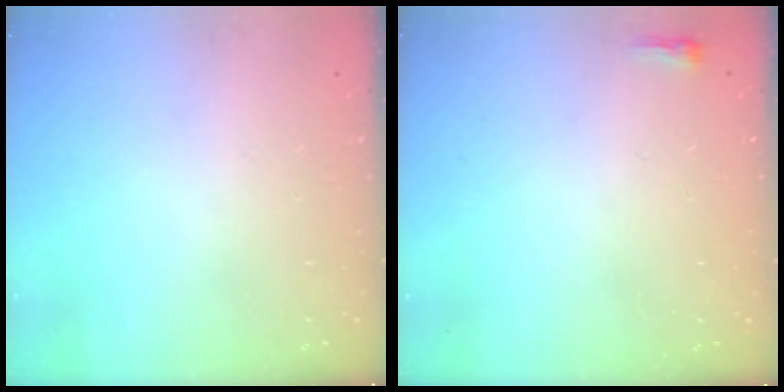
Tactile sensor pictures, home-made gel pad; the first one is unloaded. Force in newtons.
{"total": 2.3, "press": 2.2, "slide": 0.7}